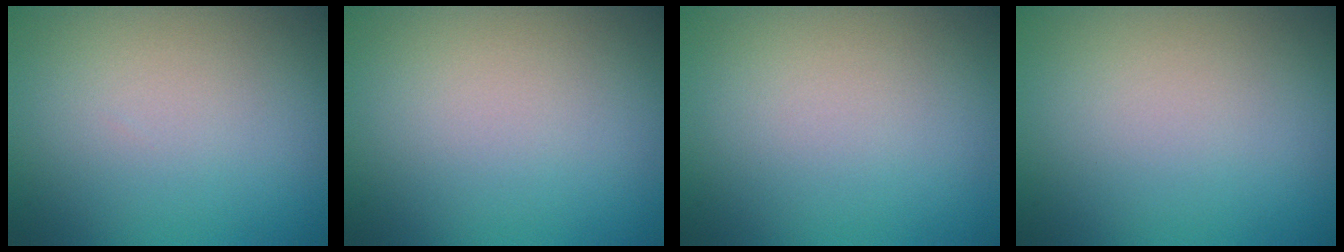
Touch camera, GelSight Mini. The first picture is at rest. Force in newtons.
{"total": 0.0}
{"total": 0.0}
{"total": 0.0}